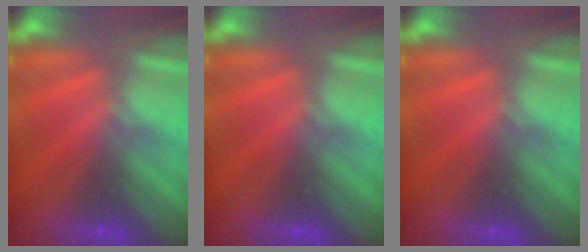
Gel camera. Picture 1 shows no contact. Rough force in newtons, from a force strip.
{"total": 0.0}
{"total": 0.0}